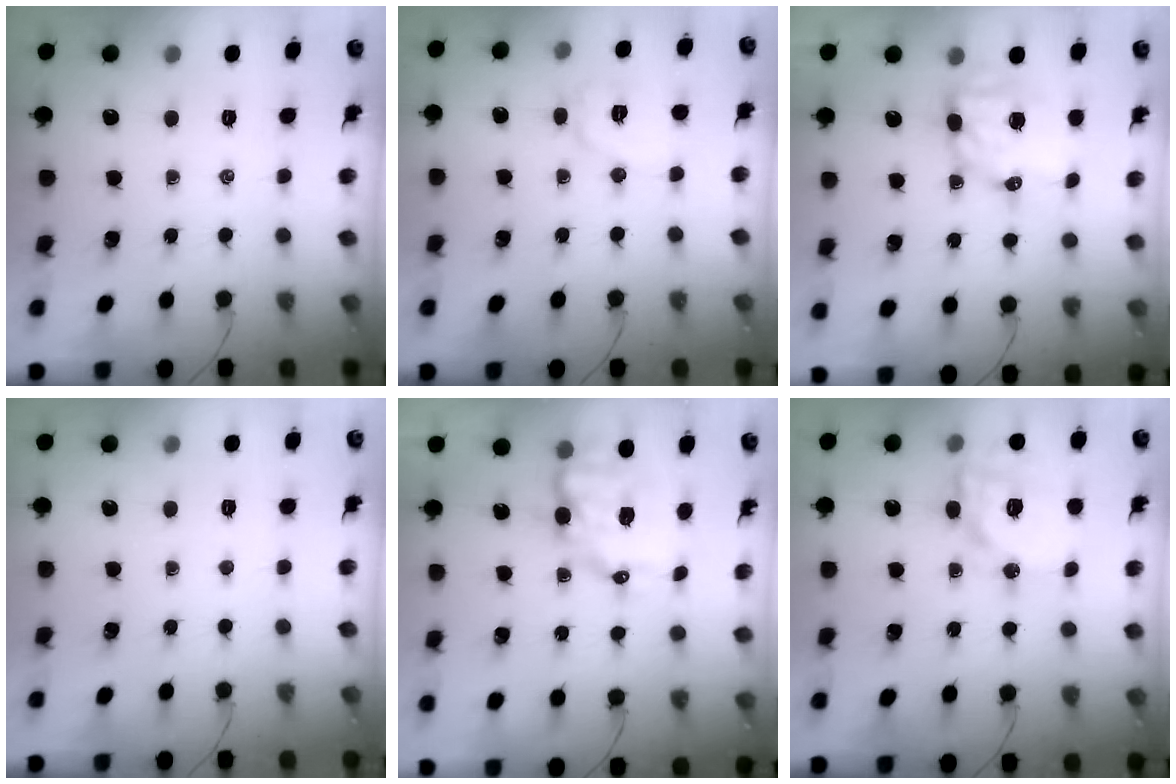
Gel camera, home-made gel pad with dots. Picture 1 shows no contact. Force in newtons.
{"total": 7.4, "press": 7.4, "slide": 1.0}
{"total": 9.4, "press": 9.2, "slide": 1.9}
{"total": 1.8, "press": 1.7, "slide": 0.5}
{"total": 9.7, "press": 9.5, "slide": 2.0}
{"total": 17.0, "press": 16.7, "slide": 3.5}